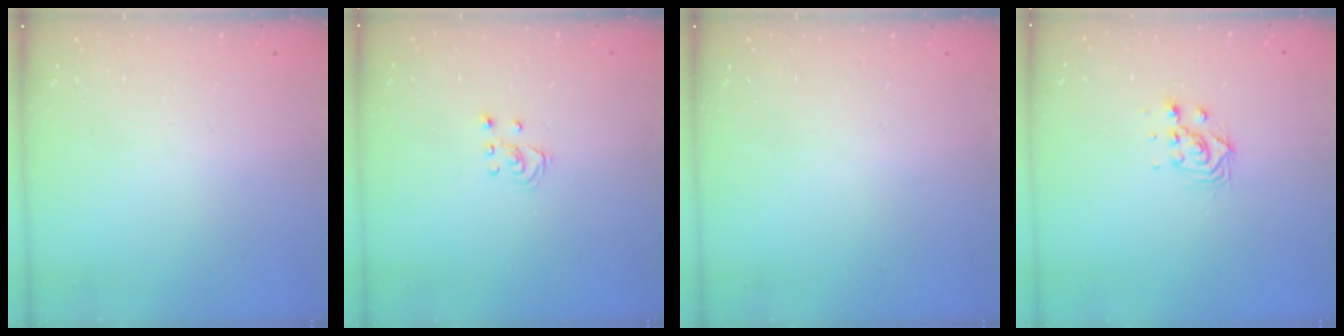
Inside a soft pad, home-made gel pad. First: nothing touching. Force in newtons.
{"total": 2.5, "press": 2.5, "slide": 0.2}
{"total": 0.0}
{"total": 4.8, "press": 4.8, "slide": 0.1}